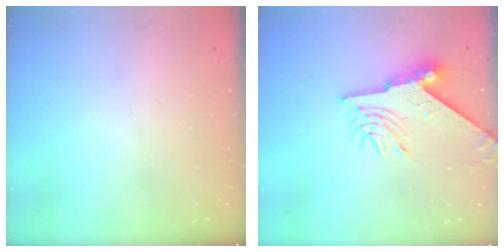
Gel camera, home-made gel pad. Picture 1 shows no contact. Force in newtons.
{"total": 9.1, "press": 9.1, "slide": 1.2}